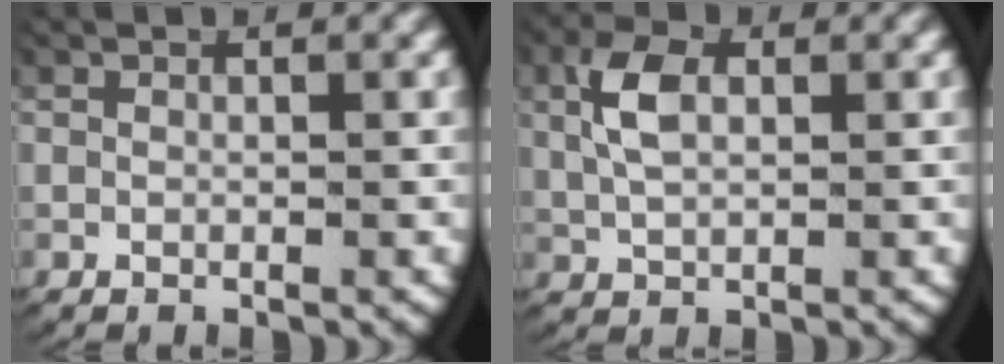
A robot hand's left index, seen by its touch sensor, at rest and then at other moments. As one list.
[{"total": 3.4, "force": [1.1, 1.8, 2.7], "torque": [-0.066, 0.001, 0.024]}]